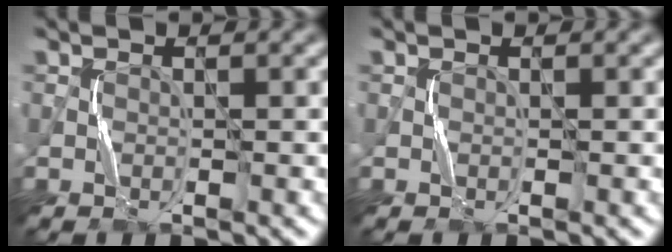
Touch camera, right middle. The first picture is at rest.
{"total": 0.0}